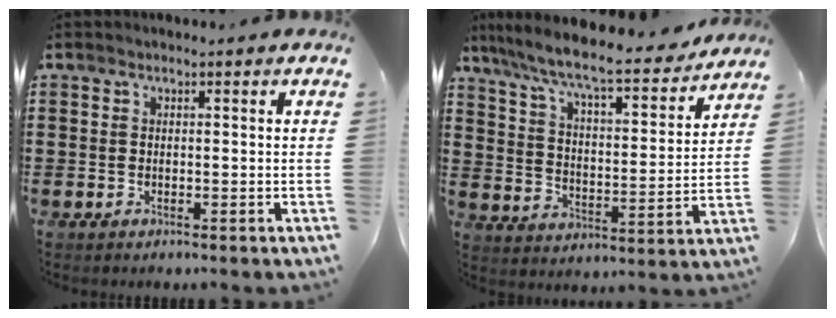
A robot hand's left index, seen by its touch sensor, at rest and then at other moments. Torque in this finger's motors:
{"motor_torque": [1.09, -1.06, 0.46, 0.21]}